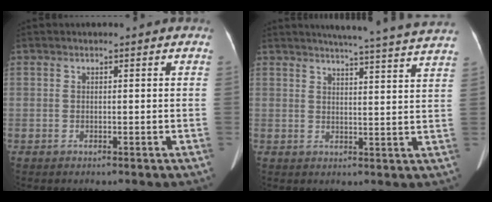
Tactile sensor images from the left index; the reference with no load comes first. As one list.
[{"total": 16.7, "force": [15.5, -1.2, 6.1], "torque": [-0.095, -0.038, 0.177]}]